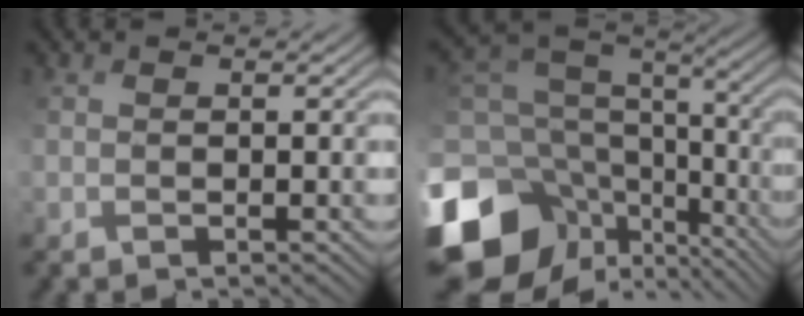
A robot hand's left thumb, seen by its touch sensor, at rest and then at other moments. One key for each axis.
{"total": 18.0, "fx": -7.2, "fy": 13.4, "fz": 9.5, "tx": -0.251, "ty": -0.021, "tz": -0.082}